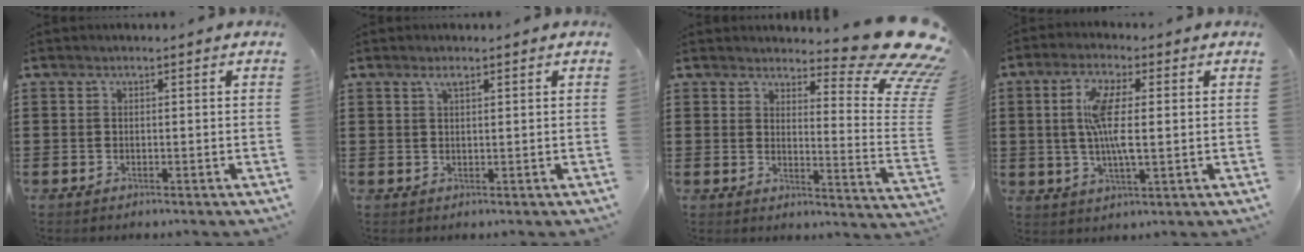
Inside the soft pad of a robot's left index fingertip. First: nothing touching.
{"total": 1.4, "force": [0.8, 0.4, 1.1], "torque": [-0.025, 0.004, 0.014]}
{"total": 11.8, "force": [9.2, 2.0, 7.0], "torque": [-0.100, -0.074, 0.159]}
{"total": 8.1, "force": [0.9, 2.4, 7.6], "torque": [-0.160, 0.003, 0.010]}